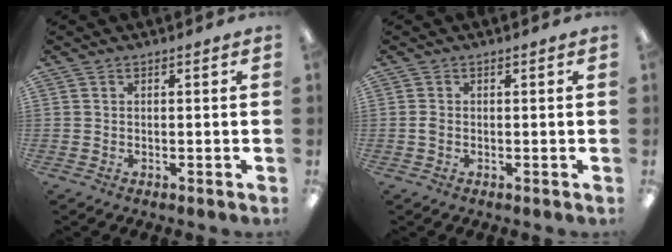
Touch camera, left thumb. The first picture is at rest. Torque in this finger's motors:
{"motor_torque": [-0.02, 0.02, -0.01, -0.07, 0.00]}